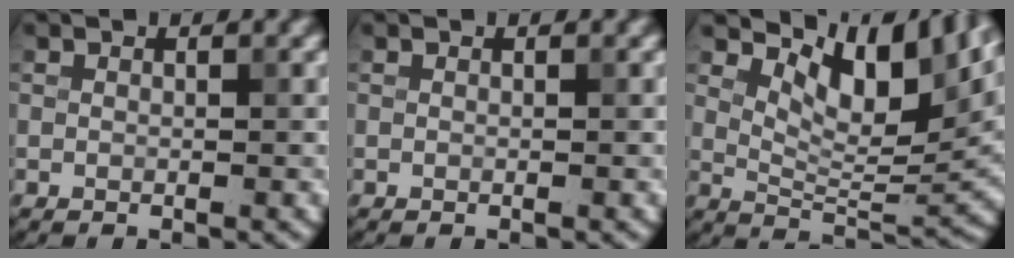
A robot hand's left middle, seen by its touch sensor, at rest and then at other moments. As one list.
[{"total": 0.0}, {"total": 9.1, "force": [5.2, 3.8, 6.4], "torque": [-0.096, -0.003, 0.091]}]